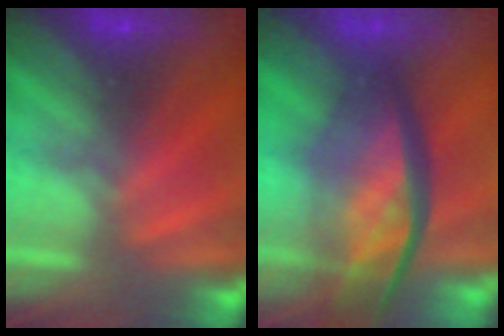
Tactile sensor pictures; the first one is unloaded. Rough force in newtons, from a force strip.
{"total": 7.6}